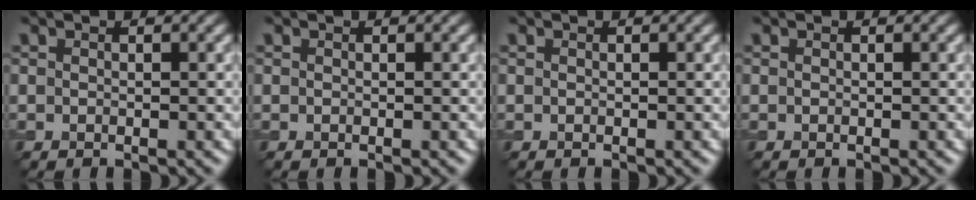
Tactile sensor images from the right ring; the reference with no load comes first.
{"total": 0.0}
{"total": 0.0}
{"total": 0.0}